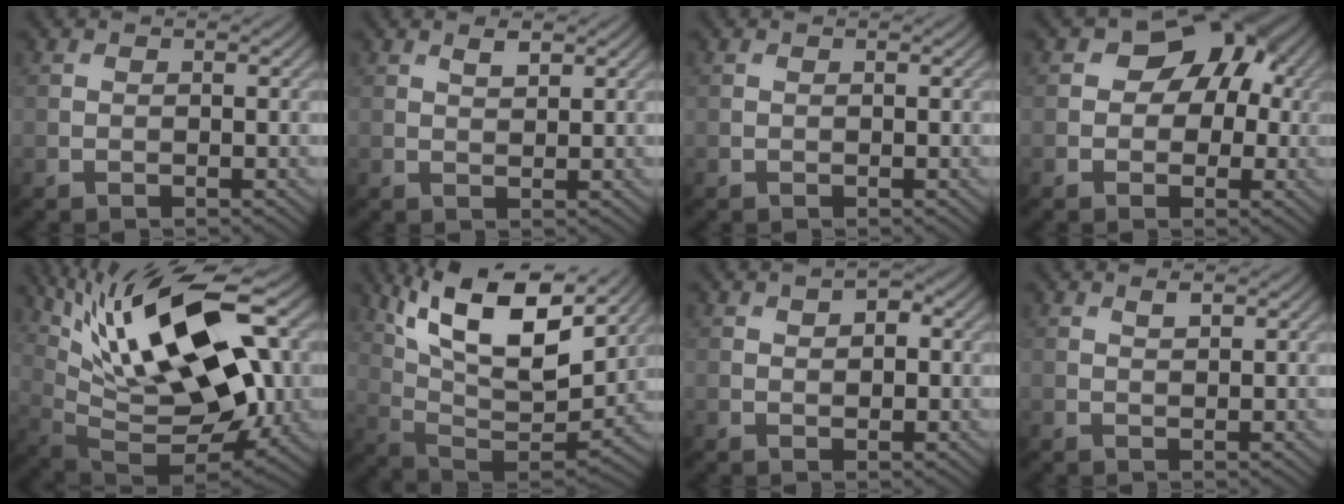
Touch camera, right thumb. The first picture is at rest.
{"total": 1.7, "force": [1.1, 0.5, 1.1], "torque": [-0.024, 0.000, 0.023]}
{"total": 0.0}
{"total": 9.0, "force": [1.4, 7.1, 5.3], "torque": [-0.048, 0.025, -0.009]}
{"total": 19.2, "force": [7.0, 8.1, 15.9], "torque": [-0.288, 0.034, 0.116]}
{"total": 17.8, "force": [10.1, 7.2, 12.8], "torque": [-0.267, 0.026, 0.167]}
{"total": 2.7, "force": [1.0, 1.4, 2.0], "torque": [-0.026, -0.001, 0.020]}
{"total": 1.2, "force": [0.8, 0.3, 0.8], "torque": [-0.019, 0.001, 0.017]}